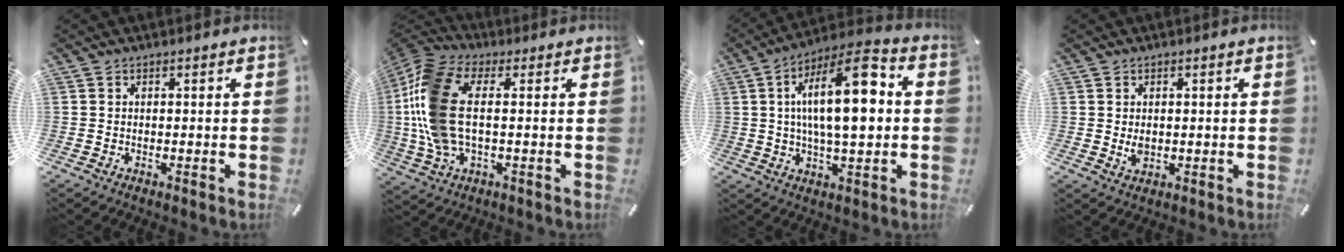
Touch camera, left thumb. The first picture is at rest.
{"total": 16.3, "force": [0.6, 8.4, 14.0], "torque": [-0.314, -0.011, 0.010]}
{"total": 18.2, "force": [2.2, 7.1, 16.7], "torque": [-0.288, -0.001, 0.030]}
{"total": 2.6, "force": [0.0, 1.9, 1.8], "torque": [-0.027, 0.000, -0.002]}